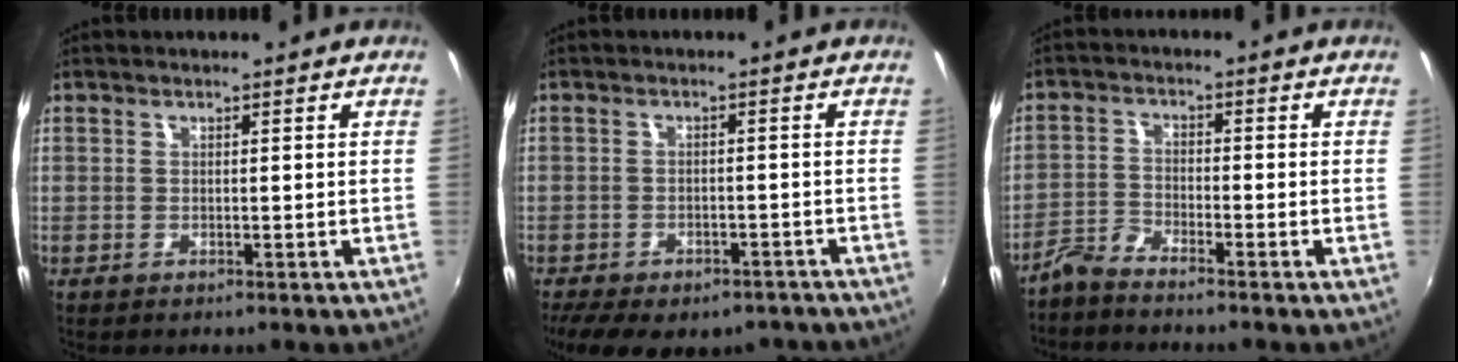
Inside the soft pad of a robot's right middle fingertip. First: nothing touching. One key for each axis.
{"total": 15.4, "fx": -11.5, "fy": 6.9, "fz": 7.5, "tx": -0.161, "ty": -0.029, "tz": -0.153}
{"total": 3.4, "fx": -3.3, "fy": 0.2, "fz": 0.8, "tx": -0.023, "ty": 0.000, "tz": -0.071}